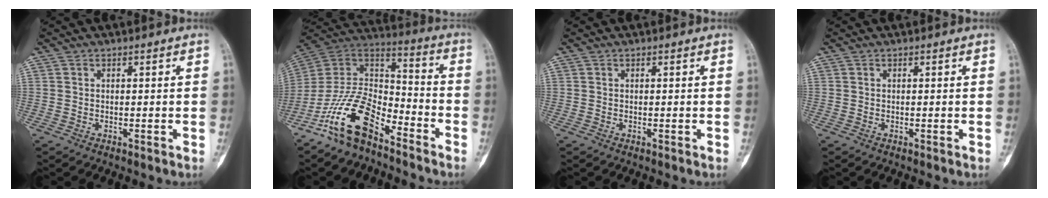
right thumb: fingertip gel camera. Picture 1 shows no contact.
{"total": 16.4, "force": [-10.6, 7.8, 9.9], "torque": [-0.168, 0.089, -0.204]}
{"total": 0.0}
{"total": 0.0}